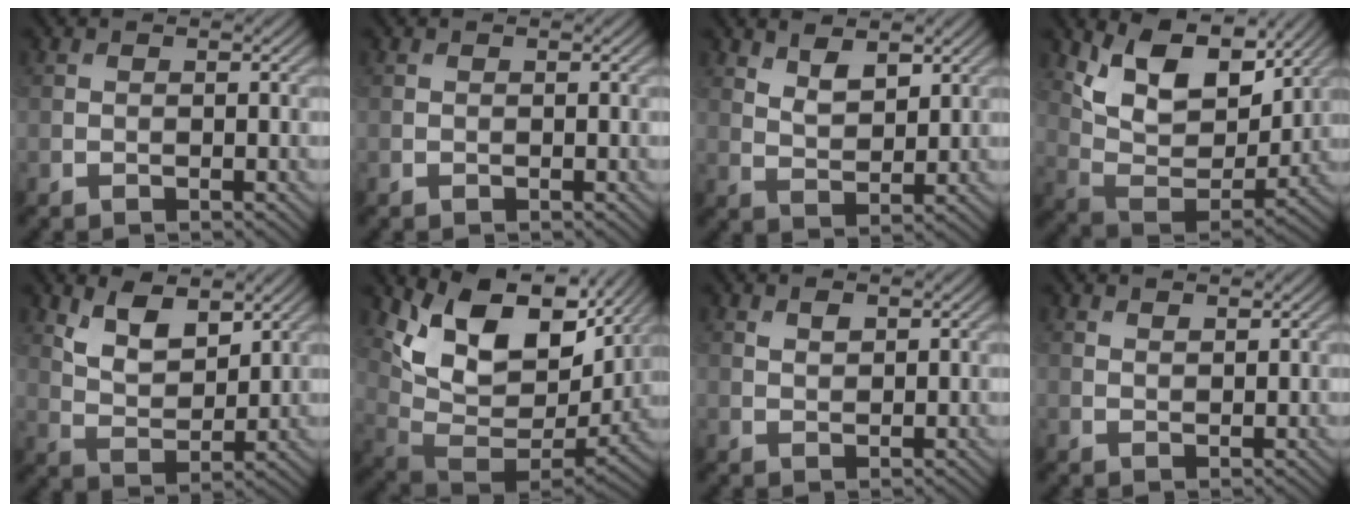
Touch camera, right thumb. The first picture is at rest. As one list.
[{"total": 0.0}, {"total": 4.1, "force": [2.8, 1.7, 2.4], "torque": [-0.050, -0.011, 0.057]}, {"total": 11.9, "force": [7.1, 6.0, 7.4], "torque": [-0.153, -0.007, 0.127]}, {"total": 6.6, "force": [3.9, 3.2, 4.2], "torque": [-0.089, -0.010, 0.076]}, {"total": 15.5, "force": [7.4, 8.8, 10.3], "torque": [-0.217, 0.005, 0.148]}, {"total": 1.3, "force": [0.9, 0.6, 0.8], "torque": [-0.017, -0.002, 0.018]}, {"total": 1.1, "force": [0.9, 0.2, 0.4], "torque": [-0.011, -0.002, 0.019]}]